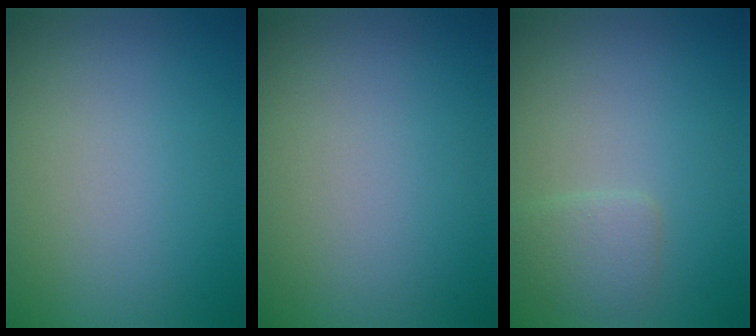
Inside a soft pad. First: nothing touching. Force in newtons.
{"total": 0.0}
{"total": 1.7, "press": 1.7, "slide": 0.1}